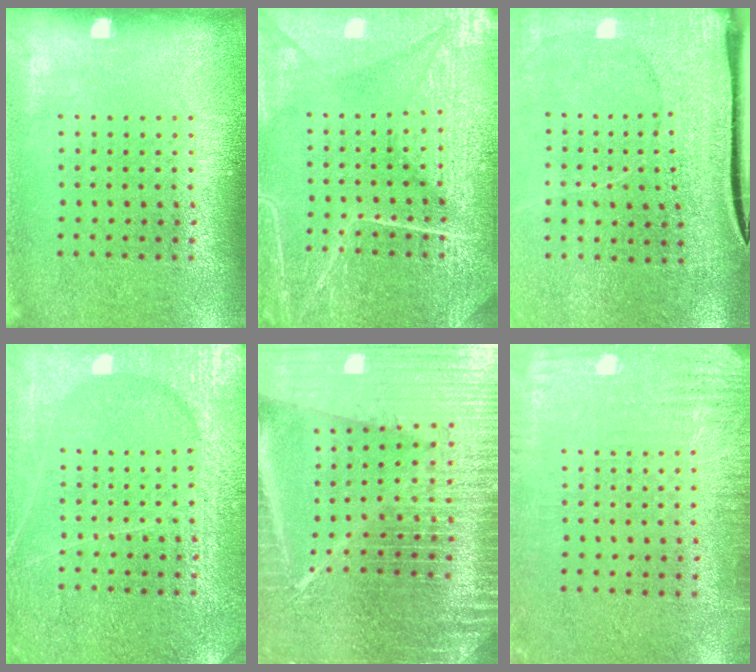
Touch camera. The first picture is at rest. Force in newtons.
{"total": 4.6, "press": 4.6, "slide": 0.5}
{"total": 4.0, "press": 3.3, "slide": 2.3}
{"total": 3.8, "press": 3.7, "slide": 0.8}
{"total": 7.0, "press": 6.0, "slide": 3.7}
{"total": 2.9, "press": 2.9, "slide": 0.4}